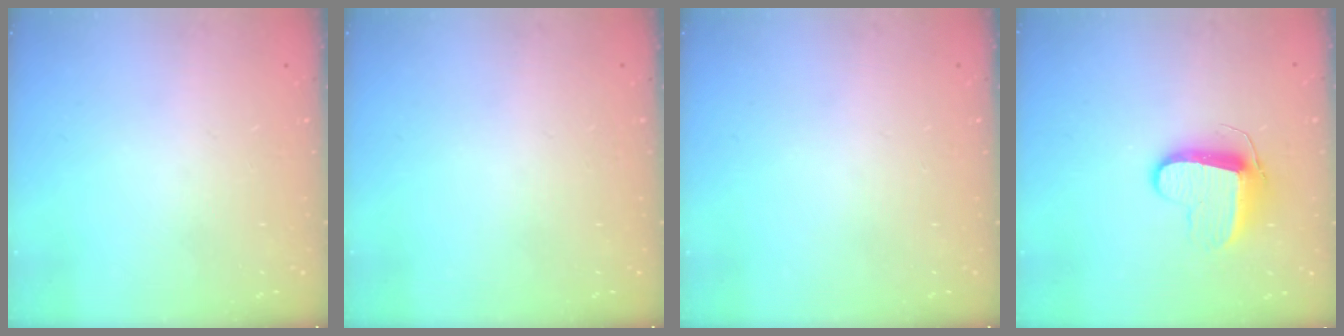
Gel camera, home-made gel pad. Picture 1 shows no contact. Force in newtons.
{"total": 0.0}
{"total": 0.0}
{"total": 9.8, "press": 9.8, "slide": 0.4}